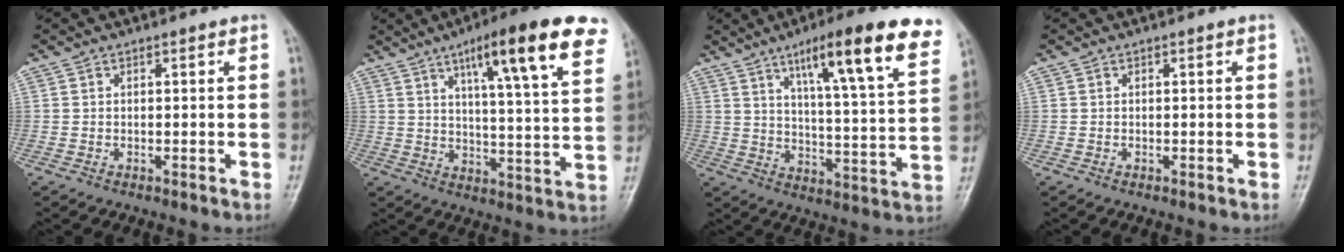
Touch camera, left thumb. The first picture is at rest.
{"total": 19.3, "force": [10.7, 3.5, 15.7], "torque": [-0.196, -0.031, 0.149]}
{"total": 19.6, "force": [11.3, 3.2, 15.7], "torque": [-0.202, -0.039, 0.166]}
{"total": 0.0}